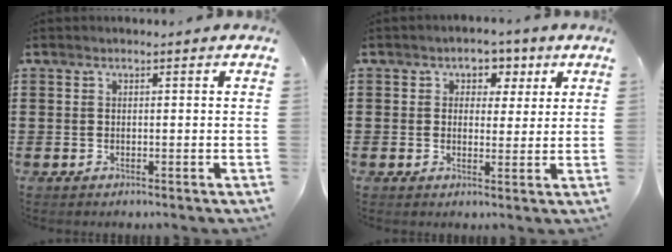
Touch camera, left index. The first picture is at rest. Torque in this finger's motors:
{"motor_torque": [-0.81, 1.33, -0.34, -0.21]}